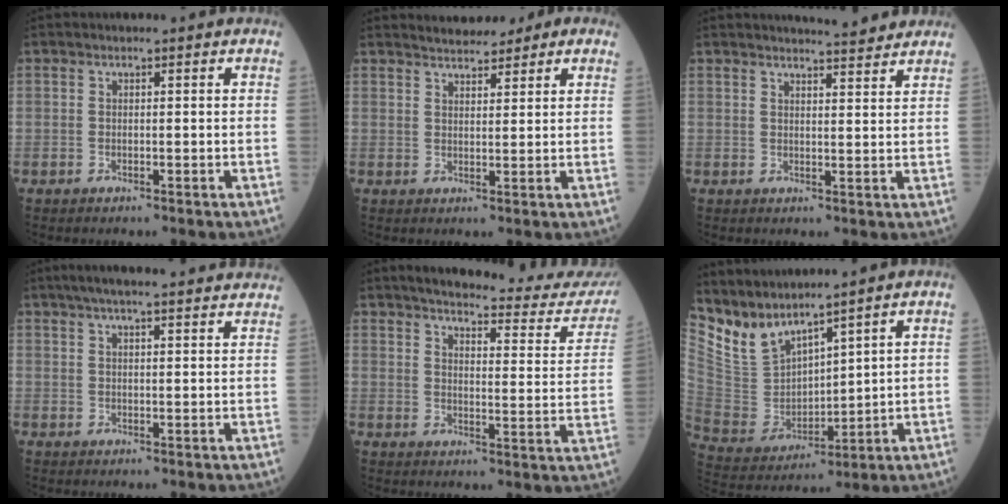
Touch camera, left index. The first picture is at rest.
{"total": 5.5, "force": [4.6, 2.0, 2.3], "torque": [-0.037, 0.020, 0.064]}
{"total": 5.6, "force": [5.4, 0.2, 1.5], "torque": [-0.024, -0.005, 0.060]}
{"total": 17.0, "force": [15.0, 1.6, 7.9], "torque": [-0.114, 0.047, 0.189]}
{"total": 21.4, "force": [20.2, 1.9, 7.0], "torque": [-0.082, -0.070, 0.232]}
{"total": 10.2, "force": [9.5, 1.3, 3.3], "torque": [-0.098, 0.003, 0.216]}